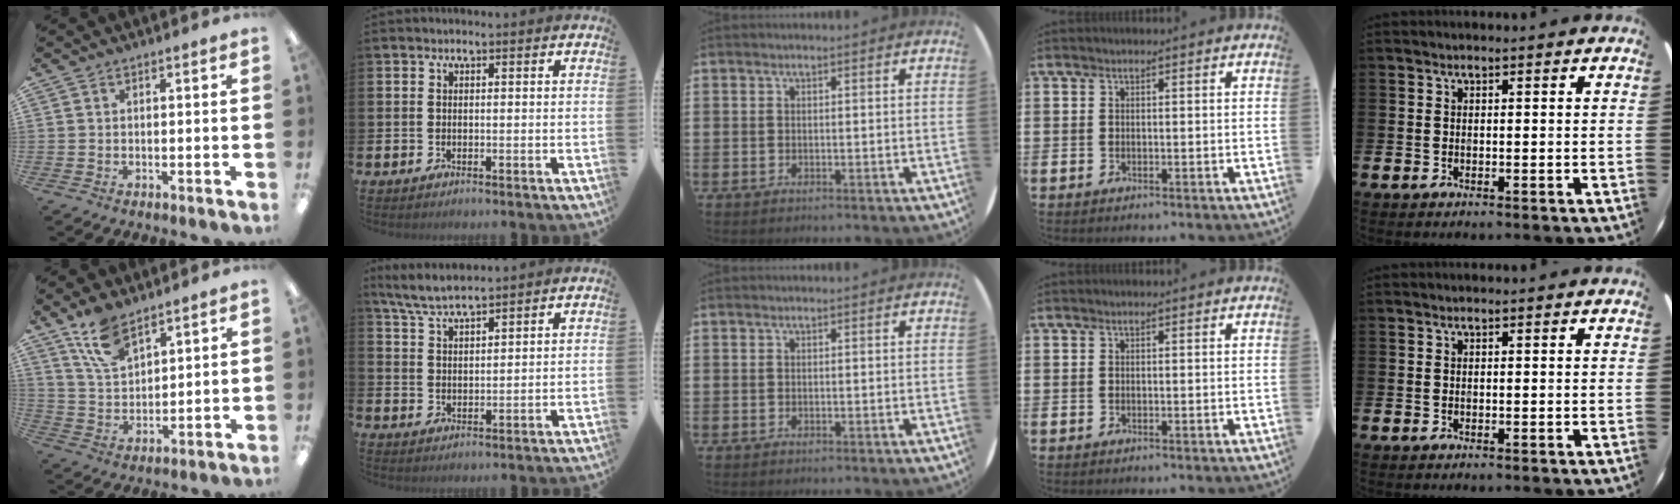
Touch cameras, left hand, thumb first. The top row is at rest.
{"thumb": {"total": 10.5, "force": [7.7, 4.7, 5.4], "torque": [-0.118, -0.027, 0.145]}, "index": {"total": 5.5, "force": [5.1, 0.5, 1.8], "torque": [-0.053, -0.016, 0.094]}}